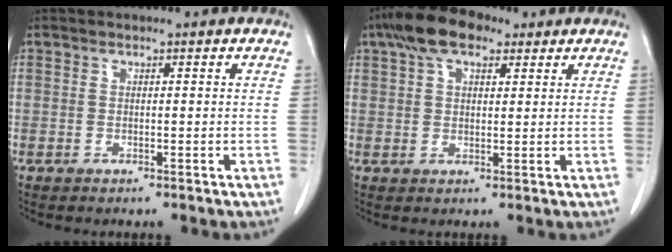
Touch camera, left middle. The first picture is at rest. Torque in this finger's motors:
{"motor_torque": [1.34, -0.80, 0.14, 0.04]}